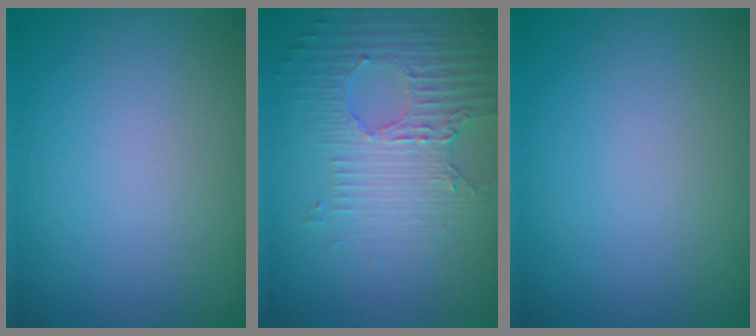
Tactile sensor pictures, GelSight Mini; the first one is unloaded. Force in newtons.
{"total": 3.7, "press": 3.3, "slide": 1.7}
{"total": 0.0}